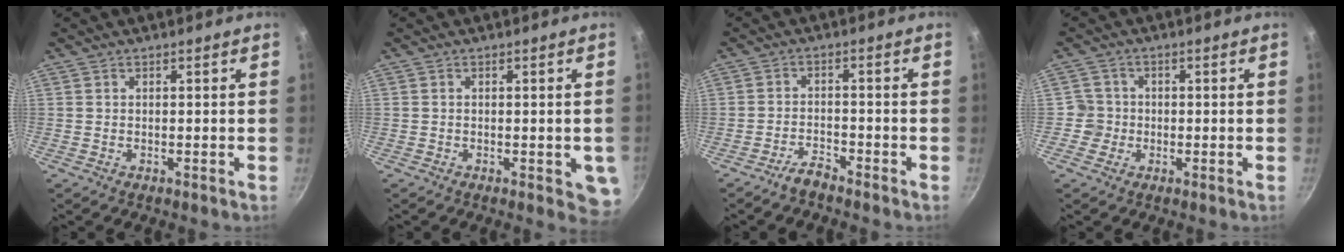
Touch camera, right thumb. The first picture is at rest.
{"total": 5.4, "force": [-1.4, 2.4, 4.6], "torque": [-0.031, 0.005, -0.014]}
{"total": 3.3, "force": [-3.0, 0.8, 1.2], "torque": [-0.021, 0.025, -0.058]}
{"total": 3.4, "force": [-0.8, 3.3, 0.3], "torque": [0.022, 0.011, -0.020]}